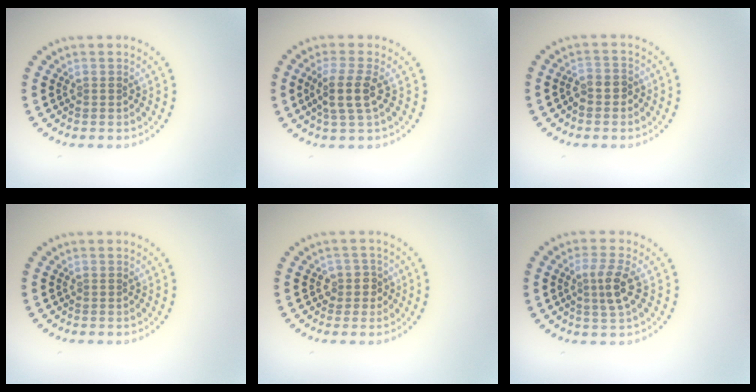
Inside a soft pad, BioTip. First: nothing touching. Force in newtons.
{"total": 2.9, "press": 2.4, "slide": 1.6}
{"total": 1.9, "press": 1.7, "slide": 0.8}
{"total": 0.0}
{"total": 1.9, "press": 1.5, "slide": 1.2}
{"total": 2.7, "press": 2.5, "slide": 1.1}